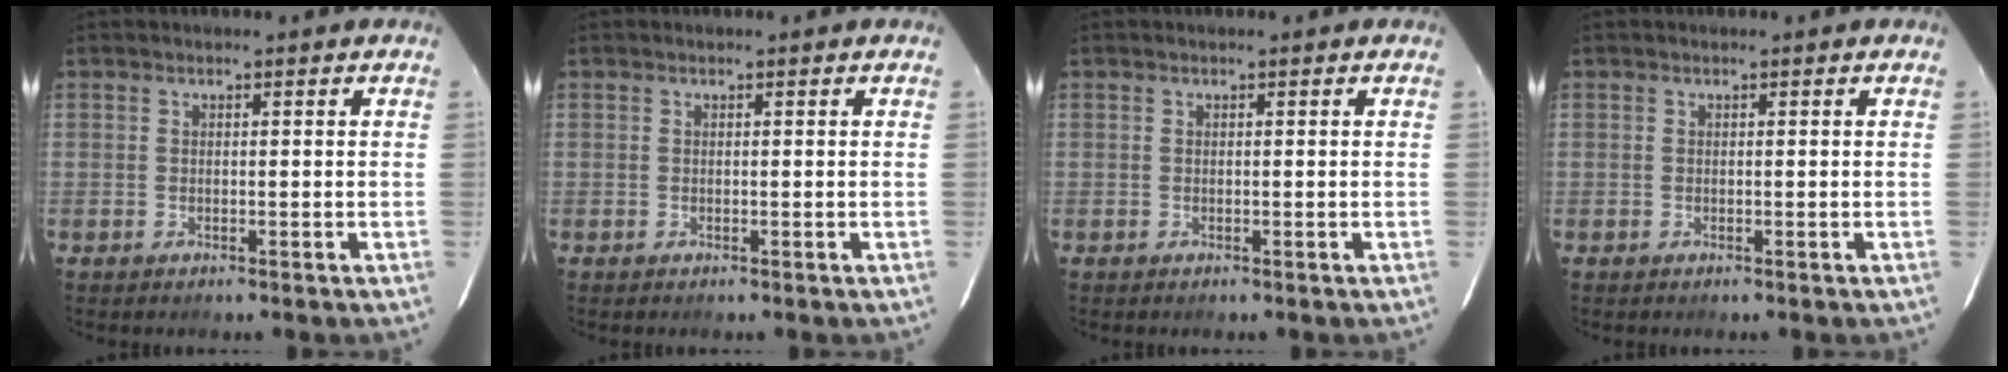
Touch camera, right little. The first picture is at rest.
{"total": 0.0}
{"total": 0.0}
{"total": 0.0}